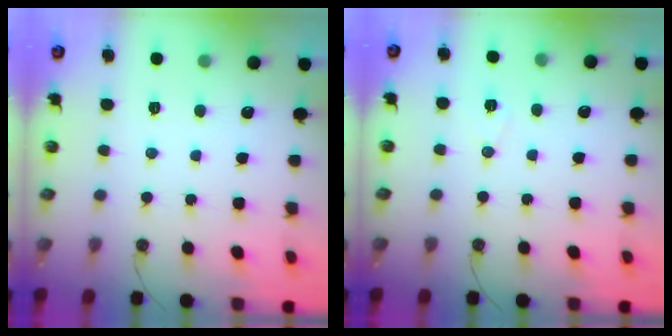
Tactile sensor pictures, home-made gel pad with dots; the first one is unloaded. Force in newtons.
{"total": 6.5, "press": 4.7, "slide": 4.5}